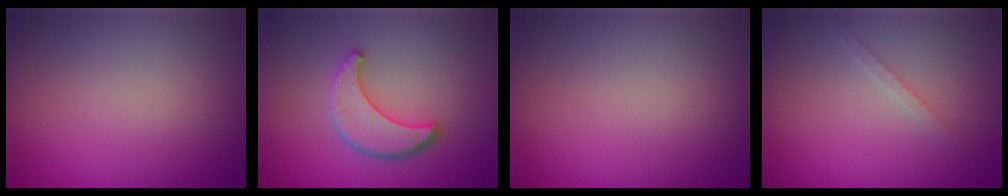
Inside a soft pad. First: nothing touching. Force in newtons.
{"total": 3.8, "press": 3.5, "slide": 1.4}
{"total": 0.0}
{"total": 1.1, "press": 1.1, "slide": 0.2}